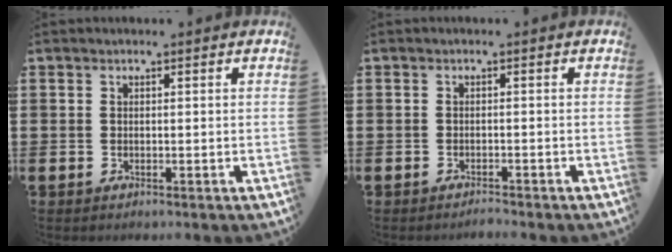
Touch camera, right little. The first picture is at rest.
{"total": 0.9, "force": [-0.9, 0.0, 0.2], "torque": [-0.005, -0.002, -0.017]}